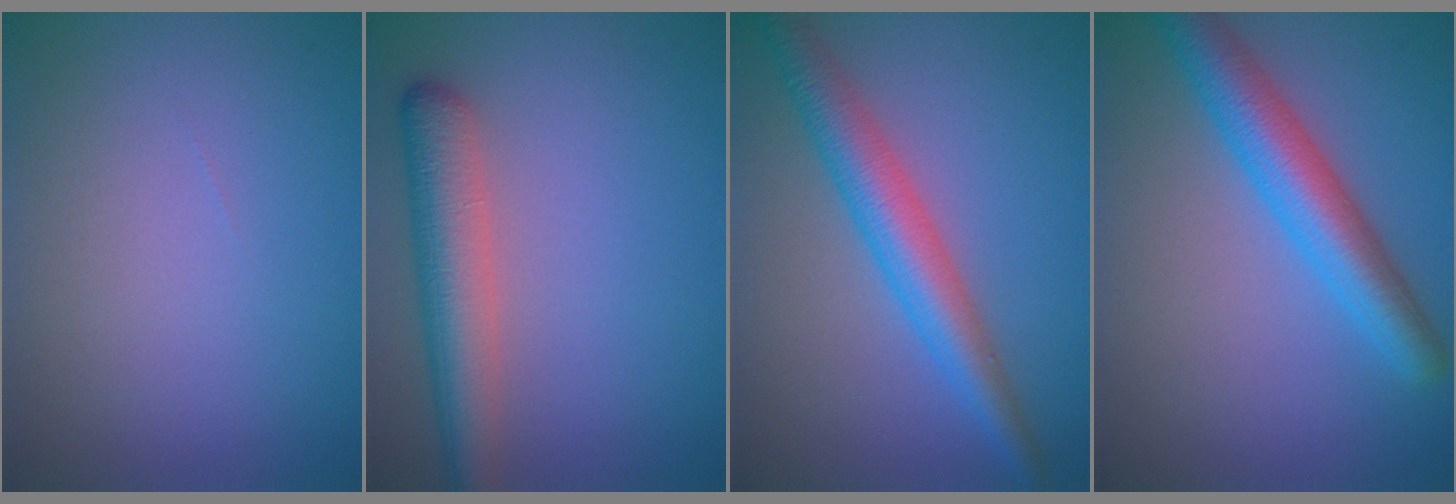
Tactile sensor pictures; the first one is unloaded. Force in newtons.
{"total": 5.1, "press": 5.1, "slide": 0.3}
{"total": 5.0, "press": 5.0, "slide": 0.1}
{"total": 5.5, "press": 5.5, "slide": 0.2}